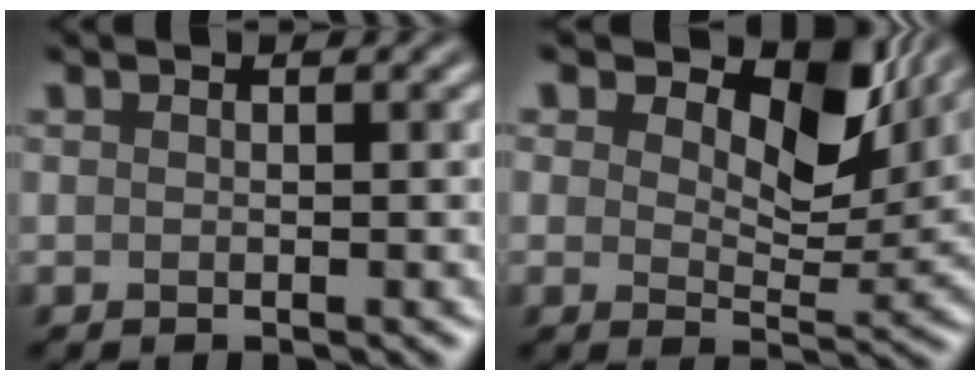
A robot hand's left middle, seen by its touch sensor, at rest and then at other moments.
{"total": 8.5, "force": [4.3, 4.6, 5.8], "torque": [-0.086, -0.005, 0.063]}